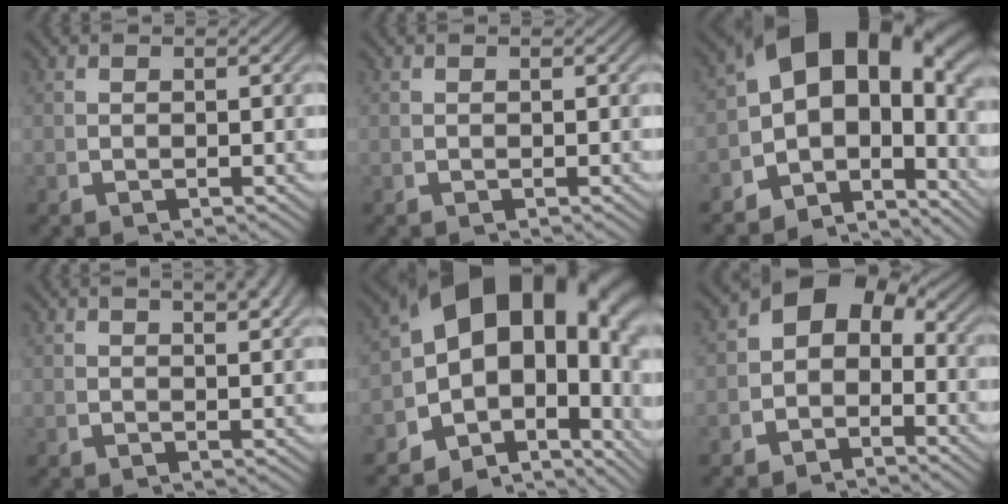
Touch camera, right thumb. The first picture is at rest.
{"total": 0.0}
{"total": 14.3, "force": [0.1, 9.6, 10.6], "torque": [-0.192, -0.029, 0.000]}
{"total": 3.6, "force": [2.2, 1.1, 2.7], "torque": [-0.025, 0.010, 0.033]}
{"total": 18.1, "force": [0.4, 11.9, 13.5], "torque": [-0.235, -0.032, 0.011]}
{"total": 5.5, "force": [-0.3, 4.1, 3.7], "torque": [-0.057, -0.008, -0.005]}